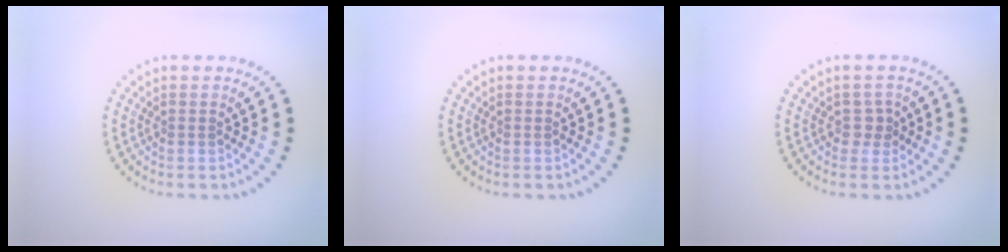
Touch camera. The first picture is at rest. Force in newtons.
{"total": 0.0}
{"total": 1.2, "press": 1.0, "slide": 0.7}